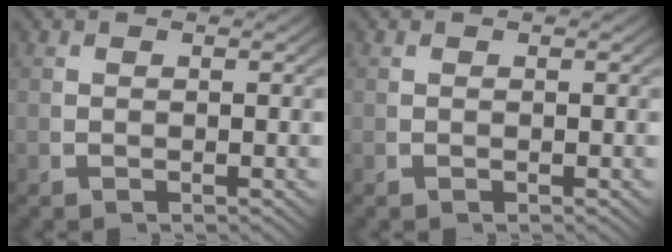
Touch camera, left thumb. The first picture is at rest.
{"total": 0.0}